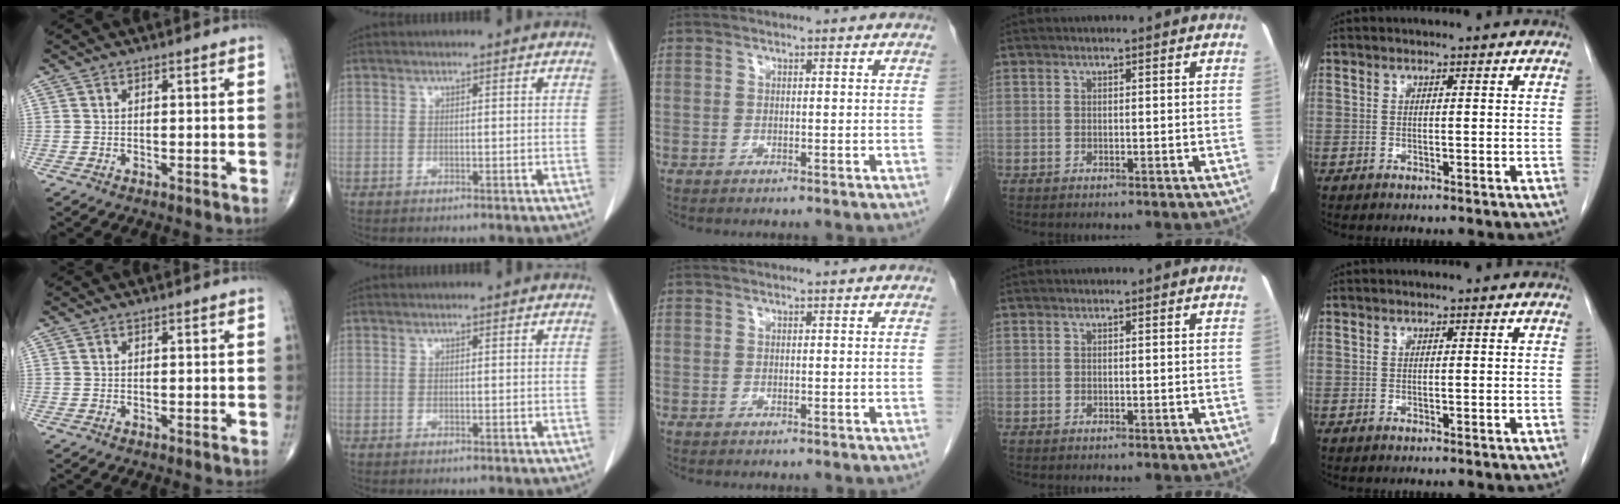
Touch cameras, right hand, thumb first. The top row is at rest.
{}